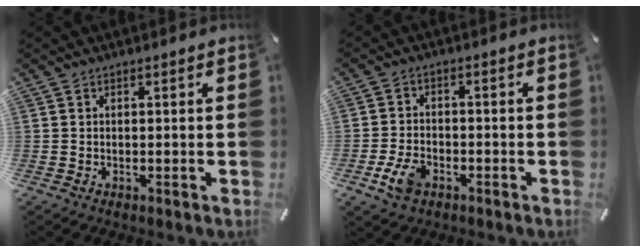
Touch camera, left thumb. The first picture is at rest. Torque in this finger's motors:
{"motor_torque": [-0.09, 1.42, 0.25, 0.20, 0.04]}